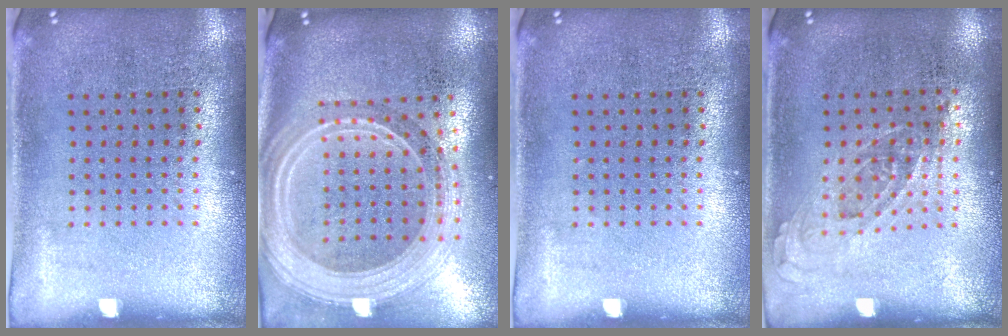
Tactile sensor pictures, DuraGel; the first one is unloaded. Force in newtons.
{"total": 2.7, "press": 2.2, "slide": 1.5}
{"total": 0.0}
{"total": 0.8, "press": 0.7, "slide": 0.3}